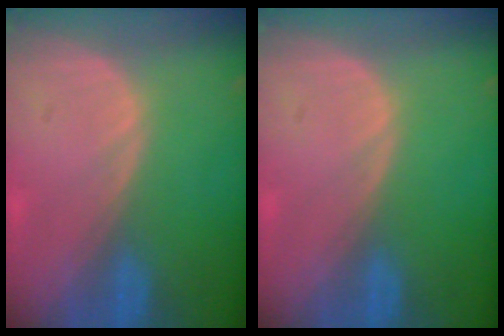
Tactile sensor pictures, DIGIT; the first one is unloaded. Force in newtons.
{"total": 0.0}